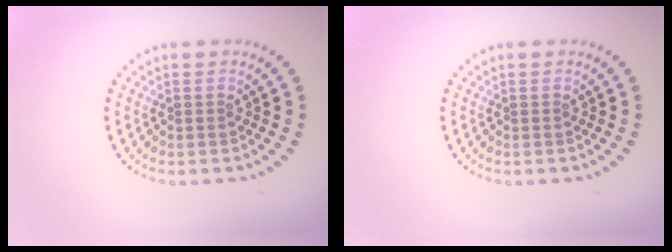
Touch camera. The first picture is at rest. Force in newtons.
{"total": 0.0}